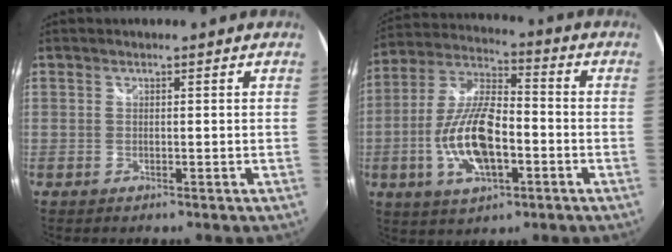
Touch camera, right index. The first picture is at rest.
{"total": 14.9, "force": [-4.2, 6.1, 12.9], "torque": [-0.269, -0.002, -0.076]}